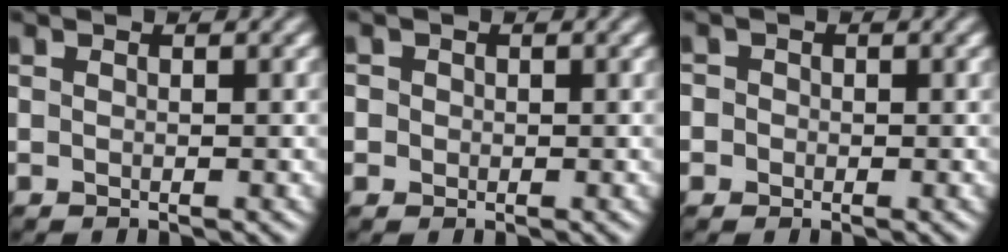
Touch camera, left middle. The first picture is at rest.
{"total": 1.4, "force": [0.2, 1.4, 0.3], "torque": [0.012, 0.008, -0.007]}
{"total": 2.0, "force": [-0.2, 1.9, 0.3], "torque": [0.018, 0.014, -0.027]}